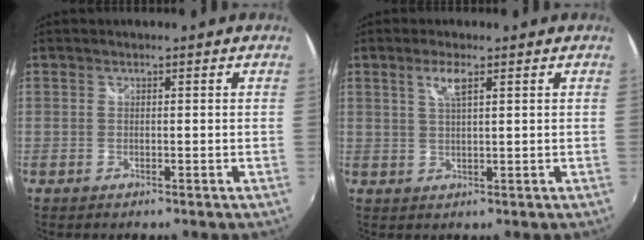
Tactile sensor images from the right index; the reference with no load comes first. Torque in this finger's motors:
{"motor_torque": [0.33, -0.02, 0.13, 0.05]}